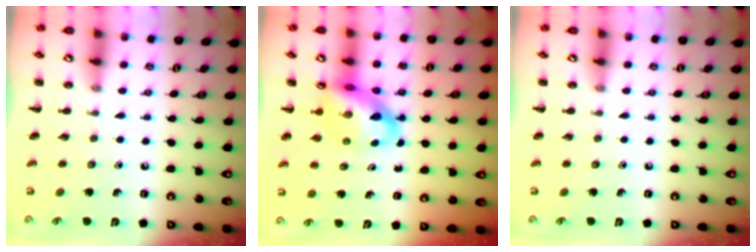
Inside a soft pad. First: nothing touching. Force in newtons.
{"total": 11.3, "press": 10.9, "slide": 3.3}
{"total": 0.0}